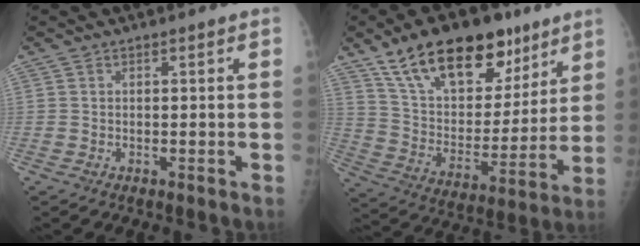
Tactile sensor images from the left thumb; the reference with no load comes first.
{"total": 23.6, "force": [14.8, 12.2, 13.7], "torque": [-0.184, -0.042, 0.256]}